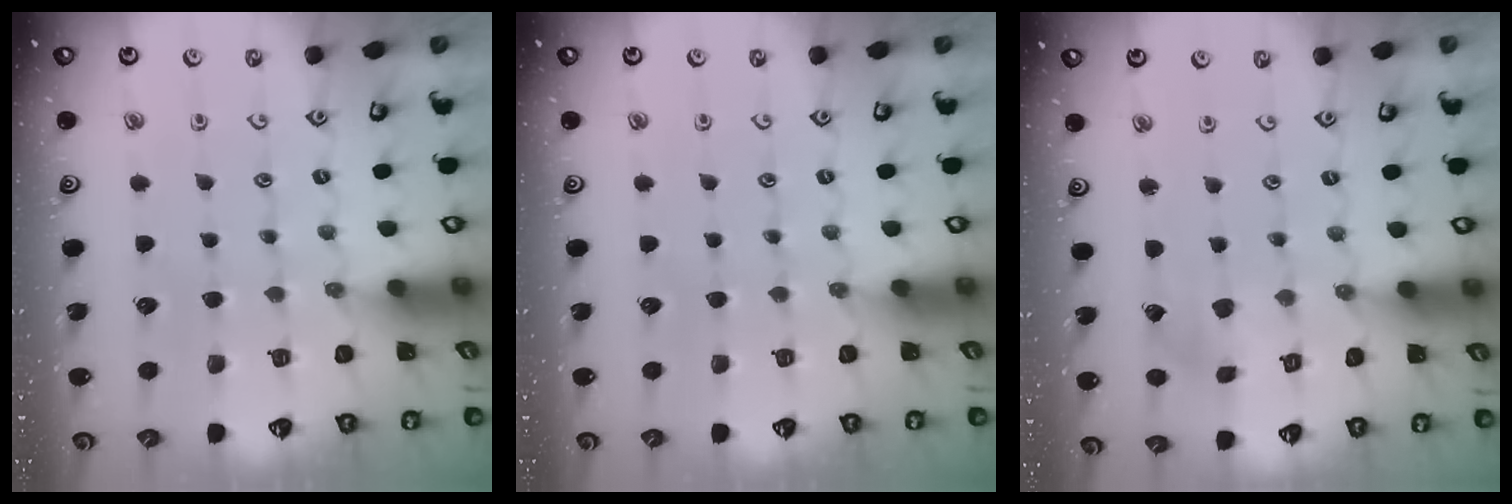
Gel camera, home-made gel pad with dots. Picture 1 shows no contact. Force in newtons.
{"total": 0.0}
{"total": 2.1, "press": 2.1, "slide": 0.2}